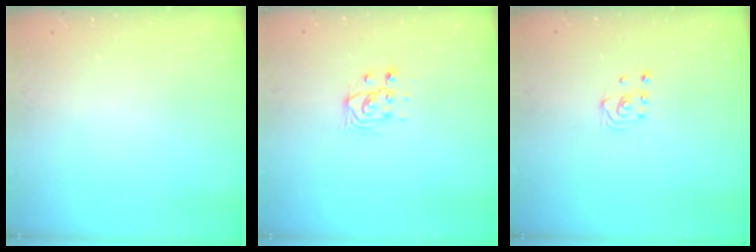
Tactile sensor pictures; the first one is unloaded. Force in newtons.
{"total": 5.4, "press": 5.4, "slide": 0.1}
{"total": 2.9, "press": 2.6, "slide": 1.4}